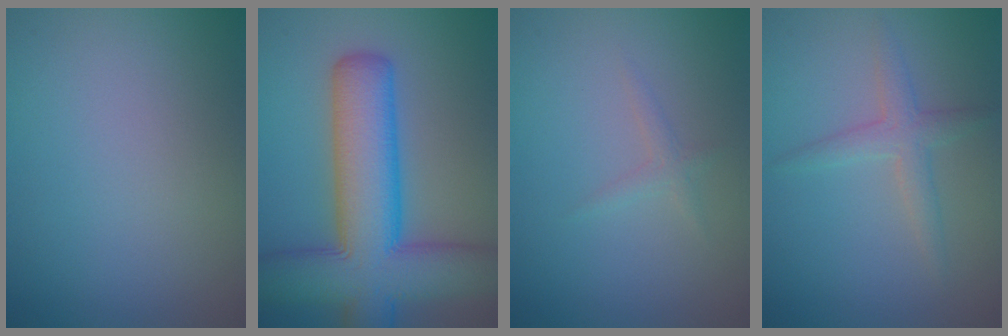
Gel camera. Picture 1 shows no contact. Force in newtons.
{"total": 11.3, "press": 11.3, "slide": 0.5}
{"total": 1.0, "press": 1.0, "slide": 0.1}
{"total": 2.3, "press": 2.3, "slide": 0.1}